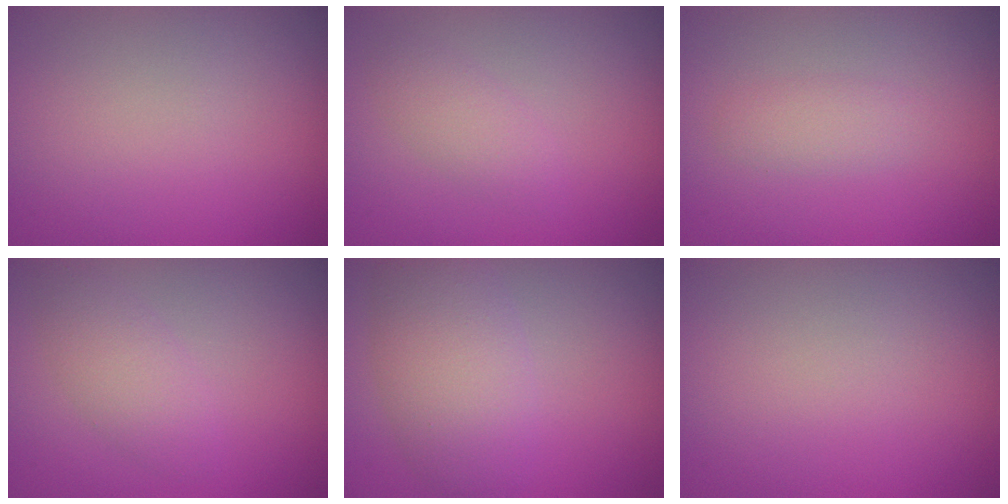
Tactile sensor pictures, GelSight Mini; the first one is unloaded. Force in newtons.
{"total": 1.8, "press": 1.8, "slide": 0.1}
{"total": 1.5, "press": 1.5, "slide": 0.0}
{"total": 2.5, "press": 2.5, "slide": 0.1}
{"total": 5.1, "press": 5.1, "slide": 0.2}
{"total": 0.0}